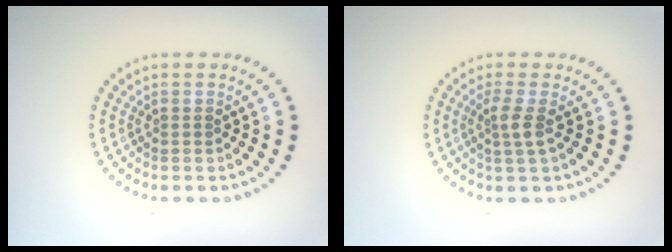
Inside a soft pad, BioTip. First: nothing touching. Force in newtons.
{"total": 1.9, "press": 1.4, "slide": 1.3}